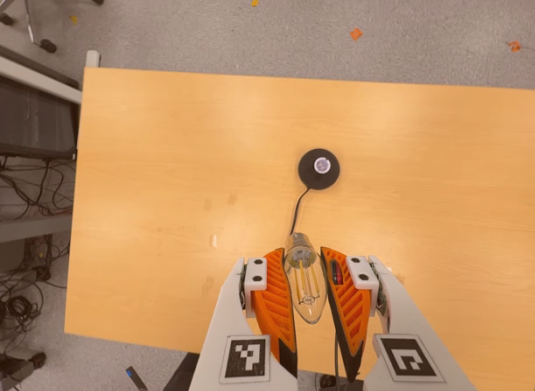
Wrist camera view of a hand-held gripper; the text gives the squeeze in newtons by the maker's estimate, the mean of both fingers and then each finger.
{"total": 21.5, "left": 23.6, "right": 19.5}